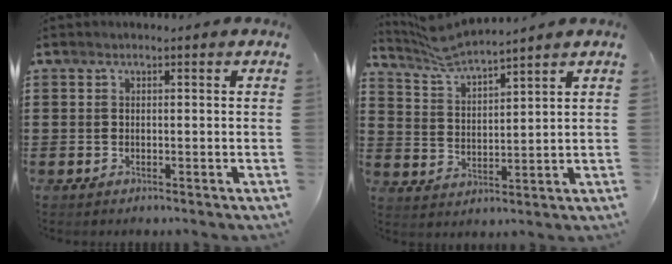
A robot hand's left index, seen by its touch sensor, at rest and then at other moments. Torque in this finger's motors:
{"motor_torque": [0.45, -0.44, 0.05, 0.09]}